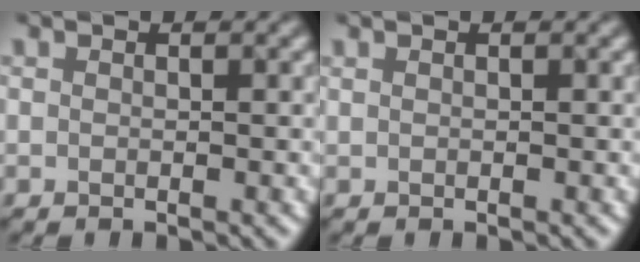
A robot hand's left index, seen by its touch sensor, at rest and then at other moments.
{"total": 0.0}